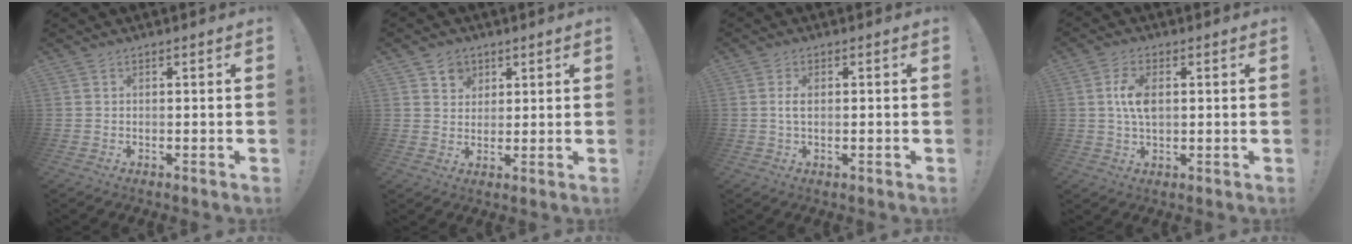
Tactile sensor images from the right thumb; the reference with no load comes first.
{"total": 5.2, "force": [2.8, 4.2, 0.8], "torque": [0.005, -0.020, 0.049]}
{"total": 2.7, "force": [-0.1, 1.2, 2.5], "torque": [-0.044, 0.005, -0.003]}
{"total": 7.2, "force": [0.9, 4.0, 5.9], "torque": [-0.115, 0.003, 0.013]}